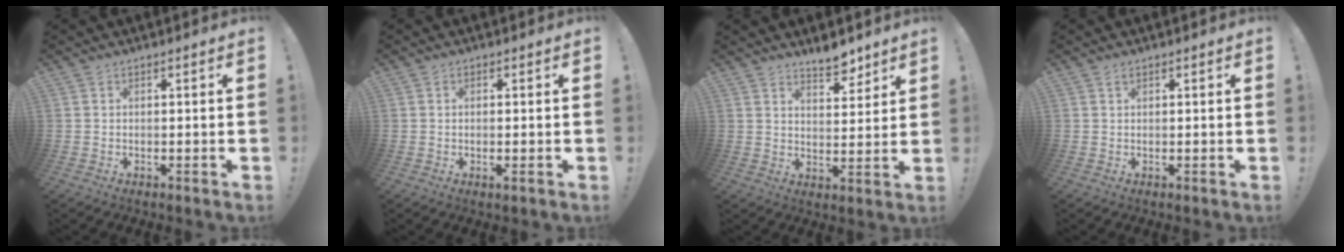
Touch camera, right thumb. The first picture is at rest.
{"total": 1.5, "force": [-0.2, 0.1, 1.5], "torque": [-0.018, -0.004, -0.004]}
{"total": 7.0, "force": [6.0, 2.4, 2.6], "torque": [-0.015, -0.049, 0.104]}
{"total": 0.6, "force": [0.4, 0.4, 0.3], "torque": [-0.007, 0.001, 0.009]}